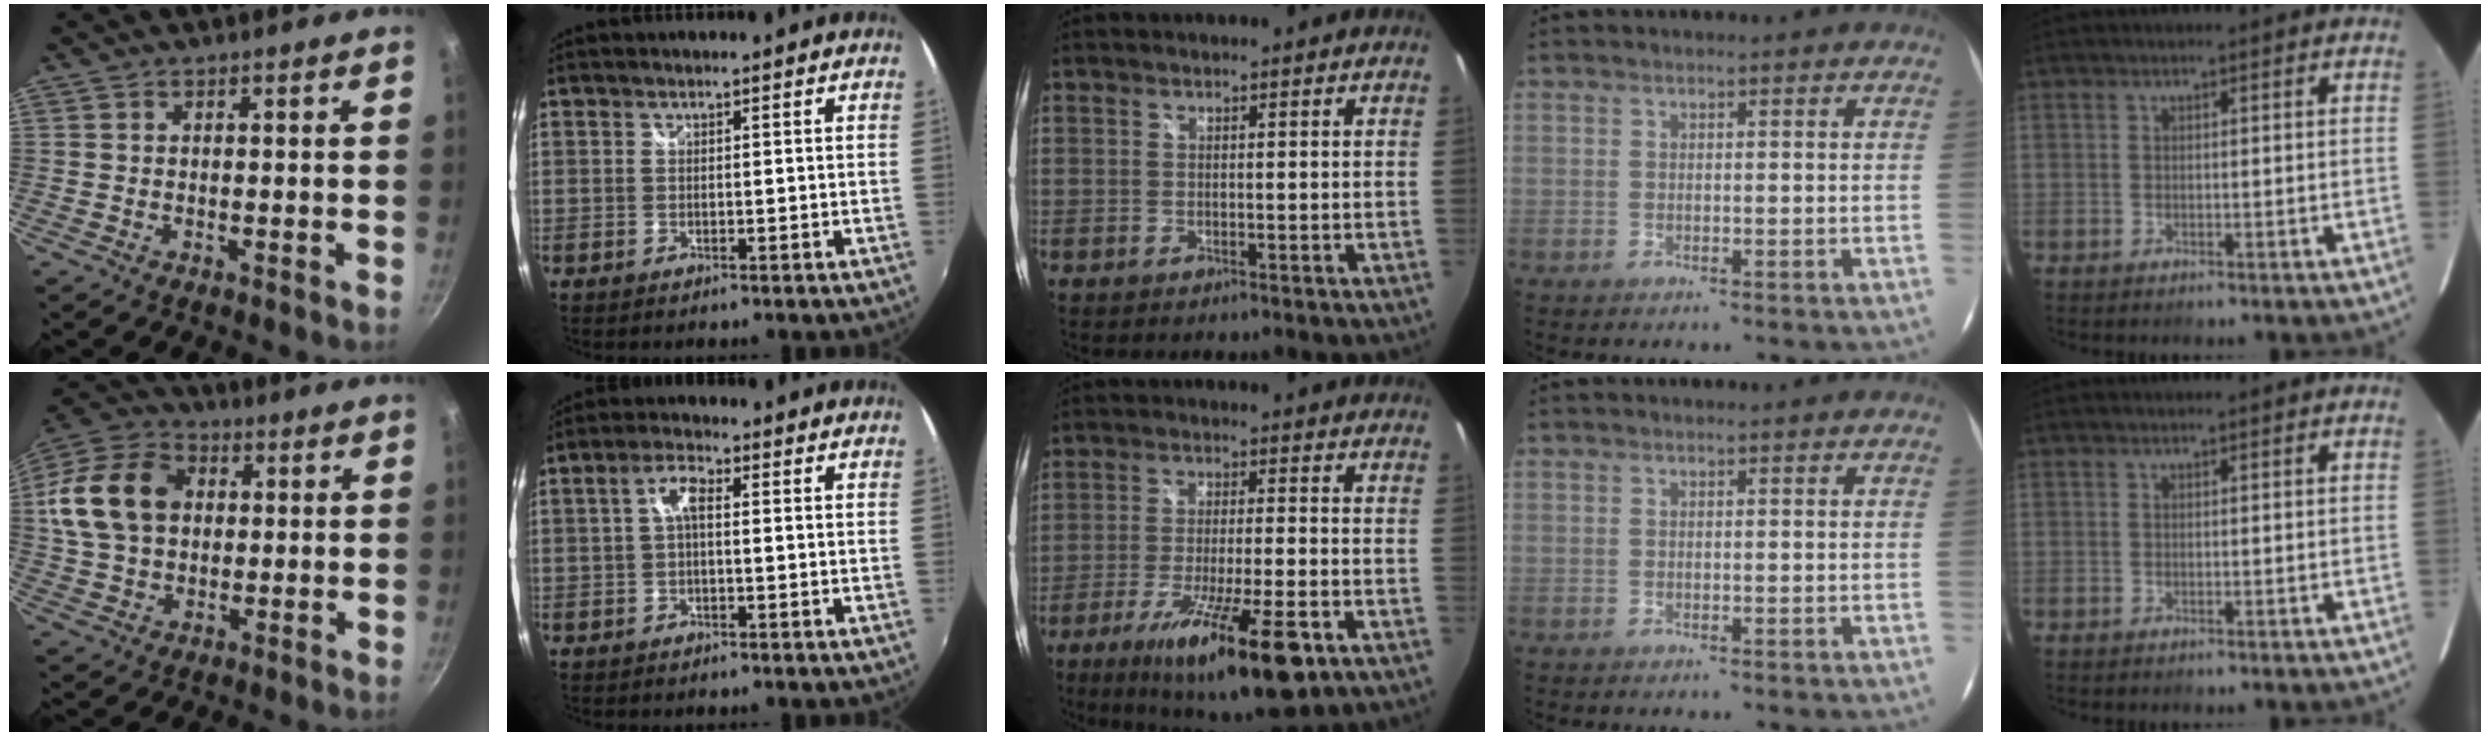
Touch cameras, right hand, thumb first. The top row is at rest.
{"thumb": {"total": 17.0, "force": [2.7, 12.8, 10.9], "torque": [-0.185, 0.024, 0.039]}, "index": {"total": 3.8, "force": [0.2, 1.5, 3.5], "torque": [-0.069, 0.012, 0.003]}, "middle": {"total": 18.1, "force": [-9.9, 3.4, 14.8], "torque": [-0.264, -0.048, -0.158]}}